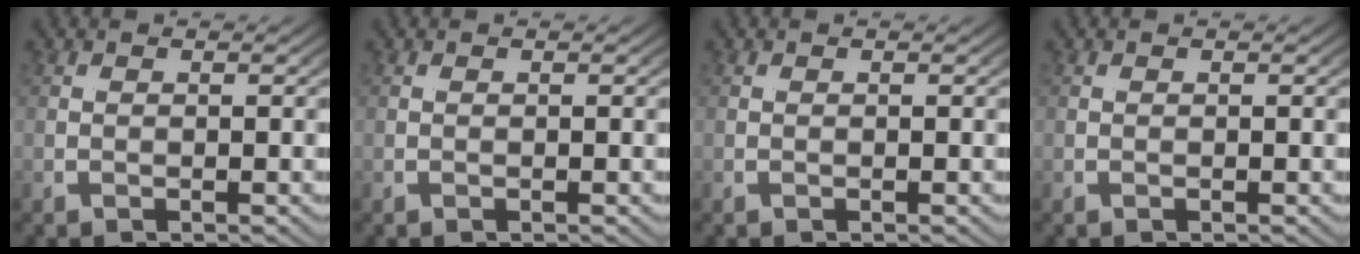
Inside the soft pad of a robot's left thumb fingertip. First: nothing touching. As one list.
[{"total": 0.0}, {"total": 0.0}, {"total": 0.0}]